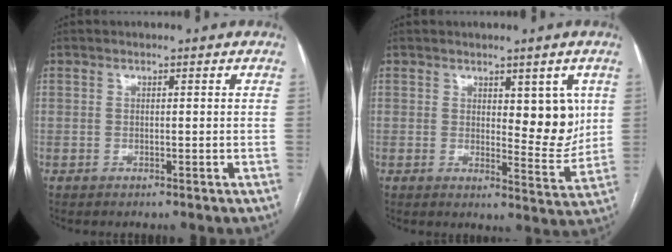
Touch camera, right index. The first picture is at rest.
{"total": 6.9, "force": [2.1, 2.6, 6.0], "torque": [-0.073, -0.009, 0.033]}